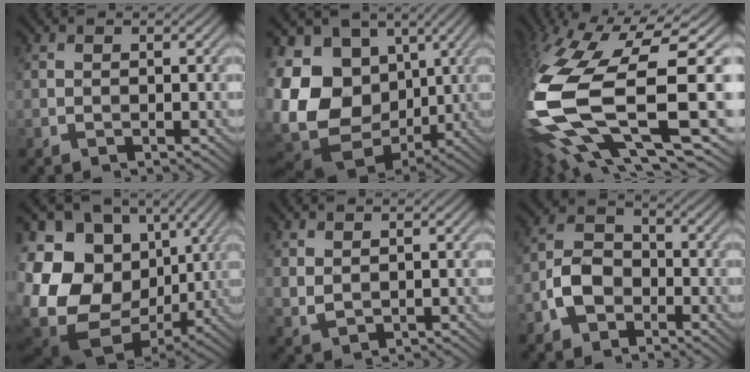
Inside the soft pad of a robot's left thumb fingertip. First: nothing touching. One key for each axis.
{"total": 18.1, "fx": -2.7, "fy": 13.8, "fz": 11.3, "tx": -0.260, "ty": -0.014, "tz": -0.032}
{"total": 17.9, "fx": -2.5, "fy": 6.8, "fz": 16.4, "tx": -0.383, "ty": -0.045, "tz": -0.021}
{"total": 20.3, "fx": -2.1, "fy": 16.0, "fz": 12.2, "tx": -0.272, "ty": -0.034, "tz": -0.016}
{"total": 1.9, "fx": 1.2, "fy": 1.0, "fz": 1.0, "tx": -0.031, "ty": -0.004, "tz": 0.031}
{"total": 5.5, "fx": -2.6, "fy": 3.9, "fz": 3.0, "tx": -0.061, "ty": 0.005, "tz": -0.059}